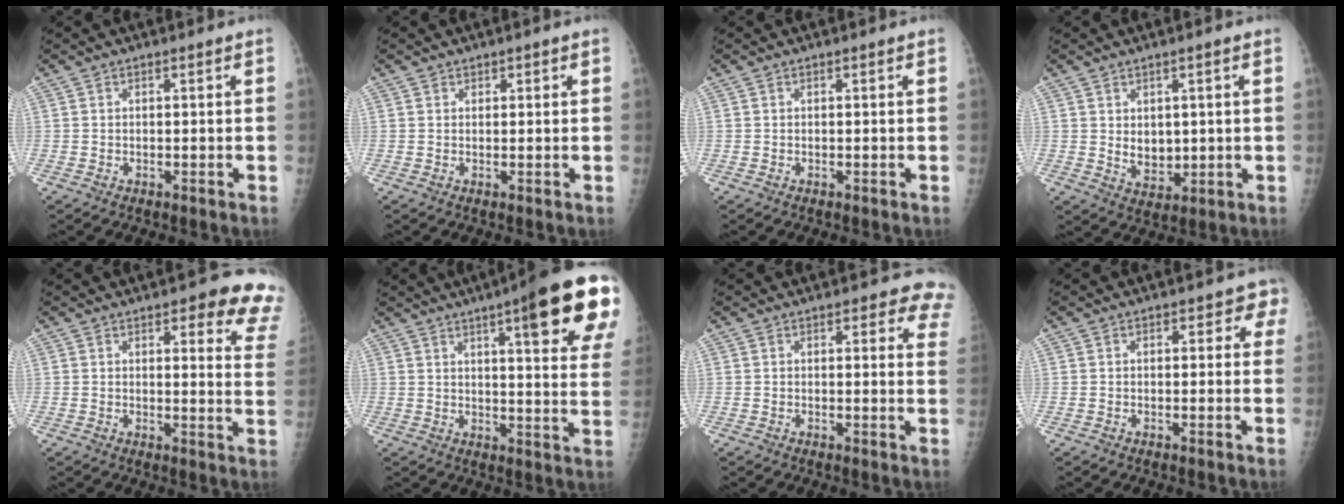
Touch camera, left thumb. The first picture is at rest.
{"total": 0.9, "force": [0.5, 0.7, -0.1], "torque": [0.024, 0.000, 0.001]}
{"total": 0.0}
{"total": 5.3, "force": [0.9, 3.7, 3.7], "torque": [-0.038, -0.015, 0.027]}
{"total": 11.7, "force": [8.1, 3.7, 7.6], "torque": [-0.042, -0.038, 0.071]}
{"total": 20.8, "force": [11.3, 3.7, 17.1], "torque": [-0.207, -0.036, 0.134]}
{"total": 6.7, "force": [5.0, 2.9, 3.3], "torque": [0.005, -0.018, 0.035]}
{"total": 2.6, "force": [1.0, 1.8, 1.6], "torque": [0.012, 0.003, 0.000]}